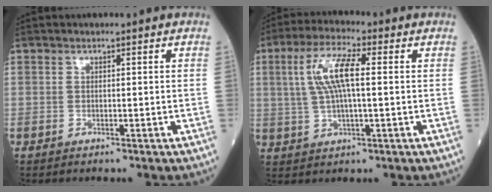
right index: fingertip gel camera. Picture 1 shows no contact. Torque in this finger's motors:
{"motor_torque": [0.24, 0.03, 0.24, 0.09]}